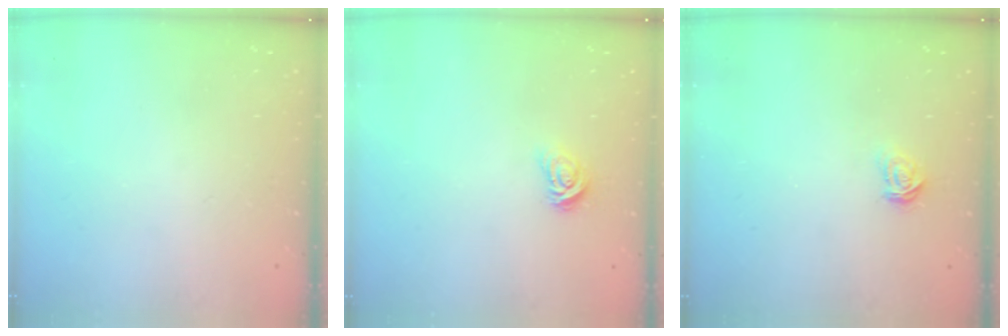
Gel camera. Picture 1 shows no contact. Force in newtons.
{"total": 3.6, "press": 3.6, "slide": 0.4}
{"total": 3.0, "press": 3.0, "slide": 0.3}